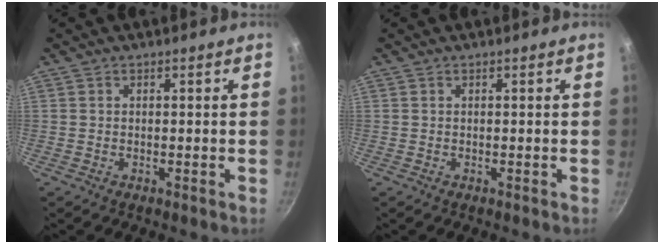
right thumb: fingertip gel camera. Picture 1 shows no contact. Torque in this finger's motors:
{"motor_torque": [-0.01, 0.01, 0.09, 0.03, 0.00]}